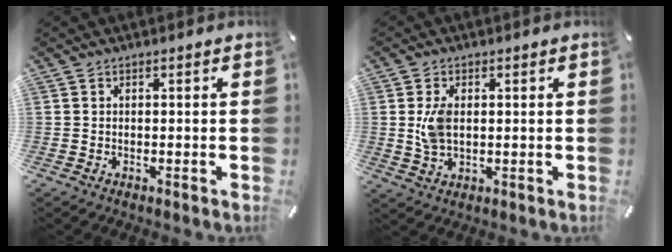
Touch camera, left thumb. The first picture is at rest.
{"total": 6.0, "force": [0.7, 3.8, 4.6], "torque": [-0.098, 0.000, 0.009]}